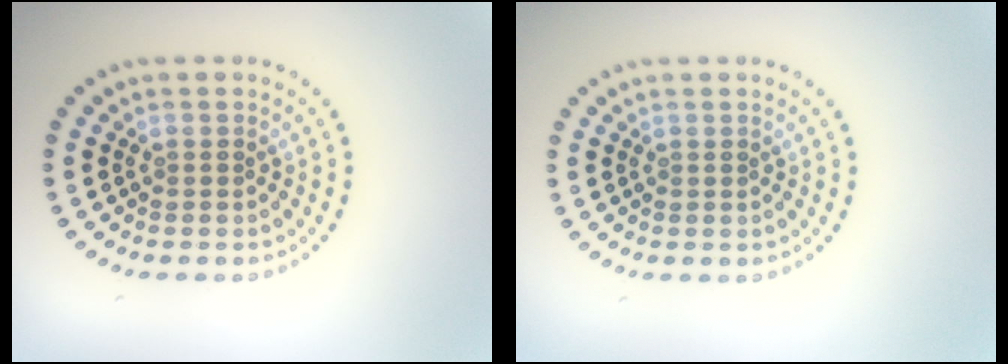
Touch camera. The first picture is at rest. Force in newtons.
{"total": 0.0}